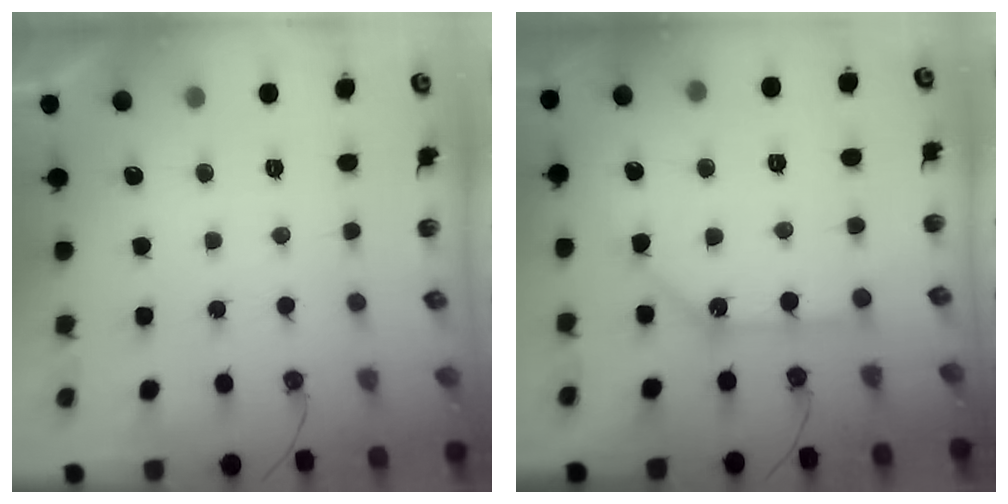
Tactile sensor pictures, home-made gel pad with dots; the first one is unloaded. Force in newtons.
{"total": 10.5, "press": 10.5, "slide": 1.2}